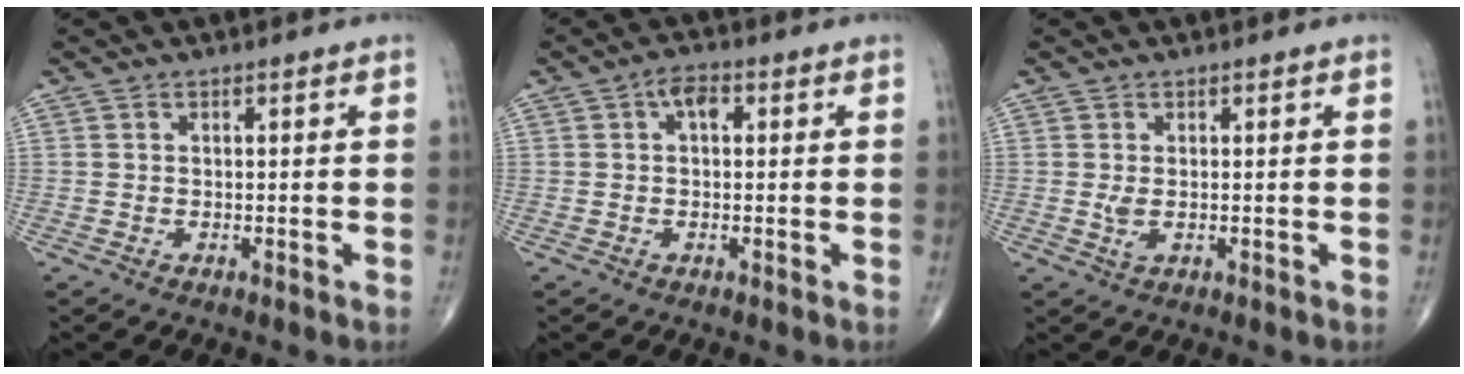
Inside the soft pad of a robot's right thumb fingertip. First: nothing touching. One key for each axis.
{"total": 3.2, "fx": 0.8, "fy": 1.9, "fz": 2.5, "tx": -0.032, "ty": 0.009, "tz": 0.007}
{"total": 1.6, "fx": 0.1, "fy": 0.7, "fz": 1.5, "tx": -0.033, "ty": -0.005, "tz": 0.007}